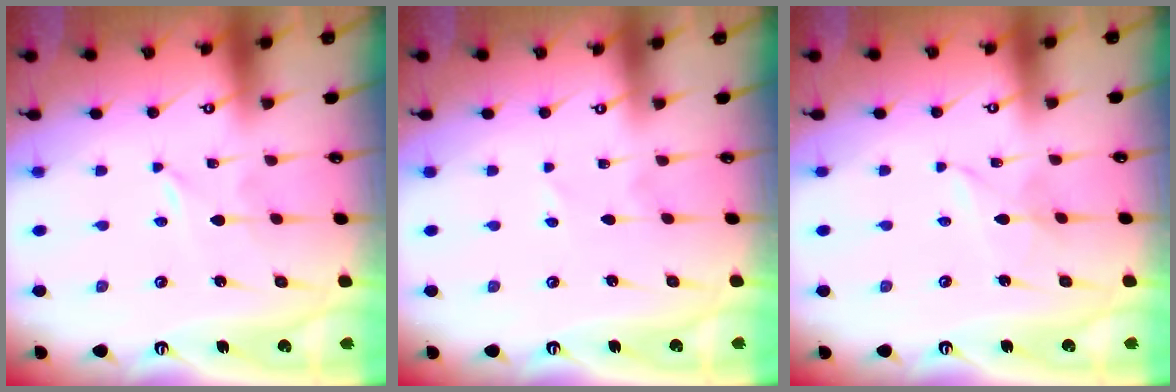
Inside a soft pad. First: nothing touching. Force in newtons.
{"total": 2.5, "press": 2.5, "slide": 0.2}
{"total": 1.7, "press": 1.6, "slide": 0.1}